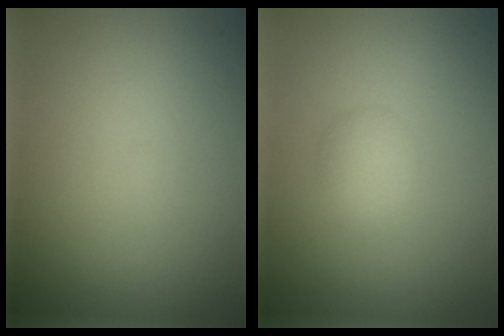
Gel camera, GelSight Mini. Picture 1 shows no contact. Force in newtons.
{"total": 1.9, "press": 1.9, "slide": 0.0}